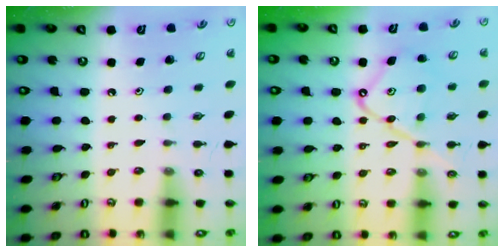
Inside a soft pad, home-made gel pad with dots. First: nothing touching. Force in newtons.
{"total": 14.5, "press": 14.5, "slide": 1.0}